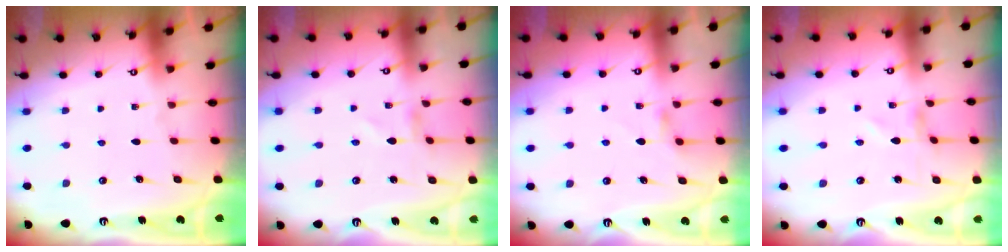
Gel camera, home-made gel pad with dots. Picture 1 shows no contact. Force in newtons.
{"total": 1.0, "press": 1.0, "slide": 0.1}
{"total": 2.8, "press": 2.7, "slide": 0.6}
{"total": 0.0}